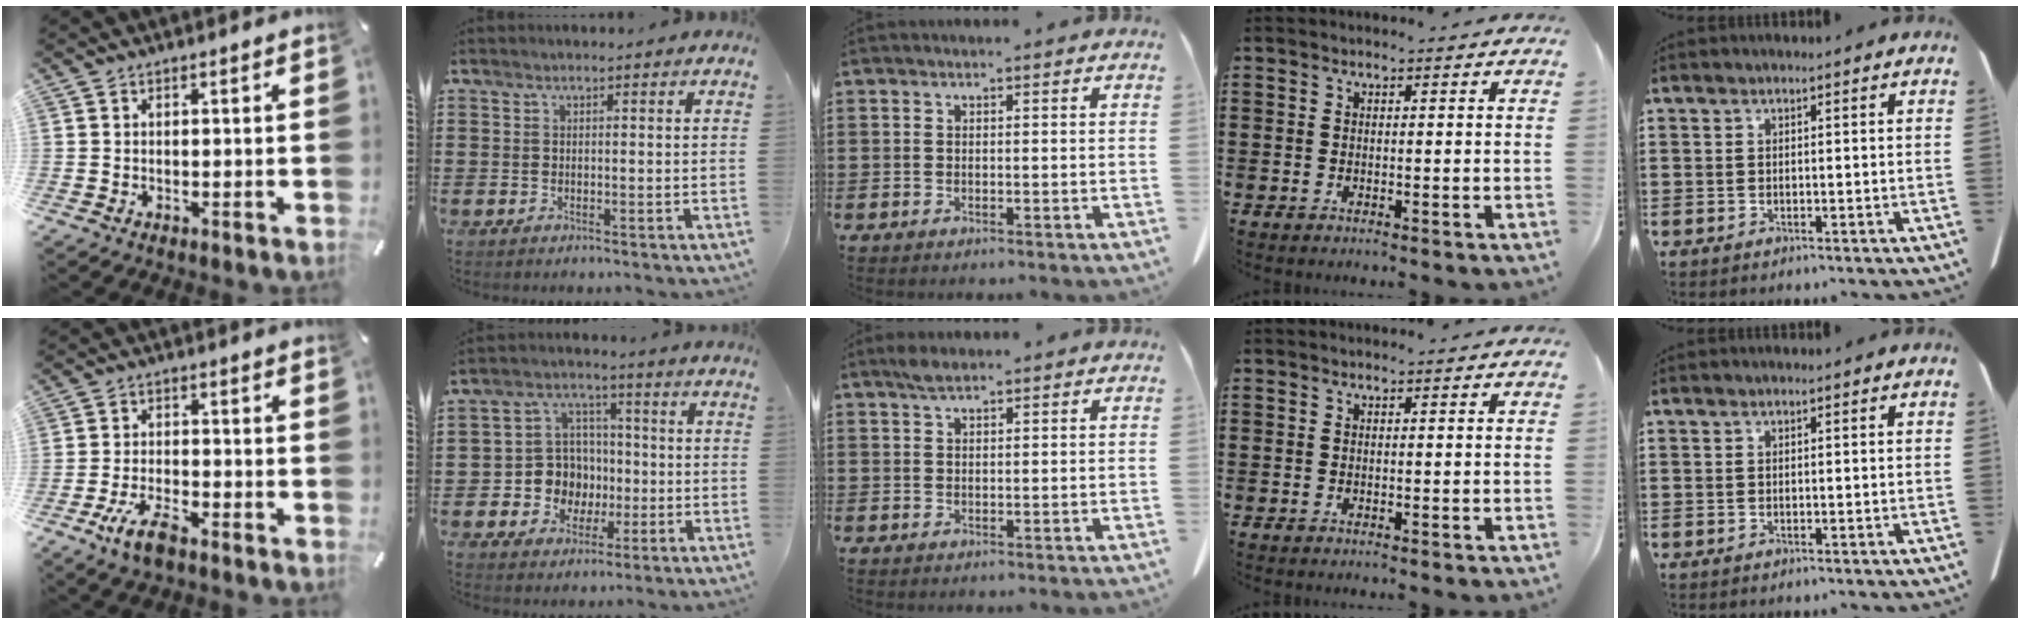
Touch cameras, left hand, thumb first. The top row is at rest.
{"thumb": {"total": 7.4, "force": [-4.8, 2.7, 4.9], "torque": [-0.105, 0.015, -0.088]}, "index": {"total": 8.1, "force": [-0.9, 7.7, 2.1], "torque": [-0.072, 0.015, -0.006]}, "middle": {"total": 2.1, "force": [1.5, 0.6, 1.3], "torque": [-0.030, 0.003, 0.027]}}